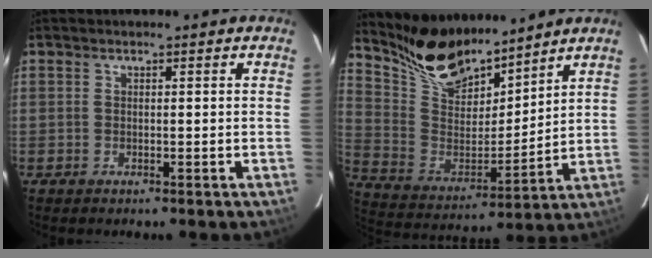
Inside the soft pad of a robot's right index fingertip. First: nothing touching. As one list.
[{"total": 15.5, "force": [13.3, 5.5, 5.8], "torque": [-0.137, 0.000, 0.260]}]